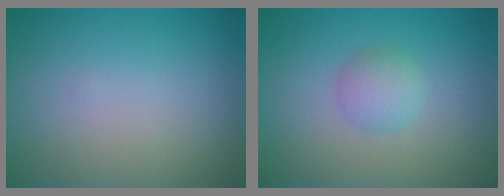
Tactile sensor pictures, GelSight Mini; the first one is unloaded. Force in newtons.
{"total": 2.1, "press": 2.1, "slide": 0.1}